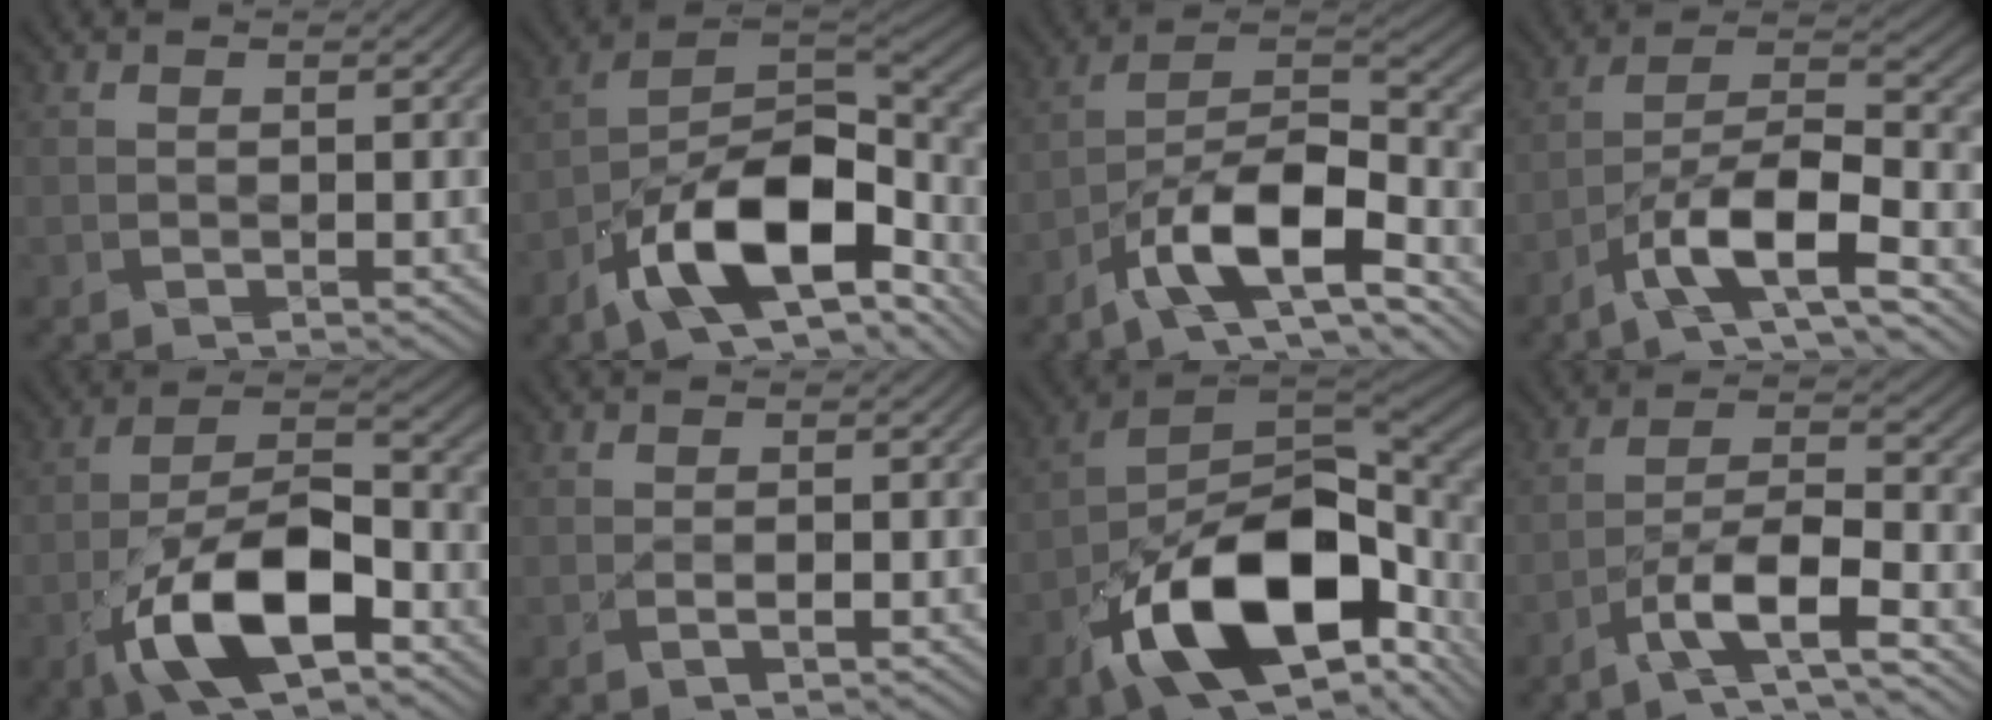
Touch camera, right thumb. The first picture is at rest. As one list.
[{"total": 15.2, "force": [-9.3, 6.2, 10.3], "torque": [-0.176, -0.015, -0.173]}, {"total": 12.2, "force": [-7.6, 4.0, 8.6], "torque": [-0.146, 0.002, -0.145]}, {"total": 10.0, "force": [-6.0, 2.8, 7.5], "torque": [-0.123, 0.006, -0.112]}, {"total": 12.9, "force": [-6.3, 5.7, 9.8], "torque": [-0.179, -0.003, -0.122]}, {"total": 0.8, "force": [-0.4, 0.1, 0.7], "torque": [-0.011, 0.001, -0.004]}, {"total": 17.7, "force": [-8.8, 8.6, 12.8], "torque": [-0.216, -0.038, -0.142]}, {"total": 7.6, "force": [-4.8, 1.7, 5.7], "torque": [-0.098, 0.006, -0.092]}]